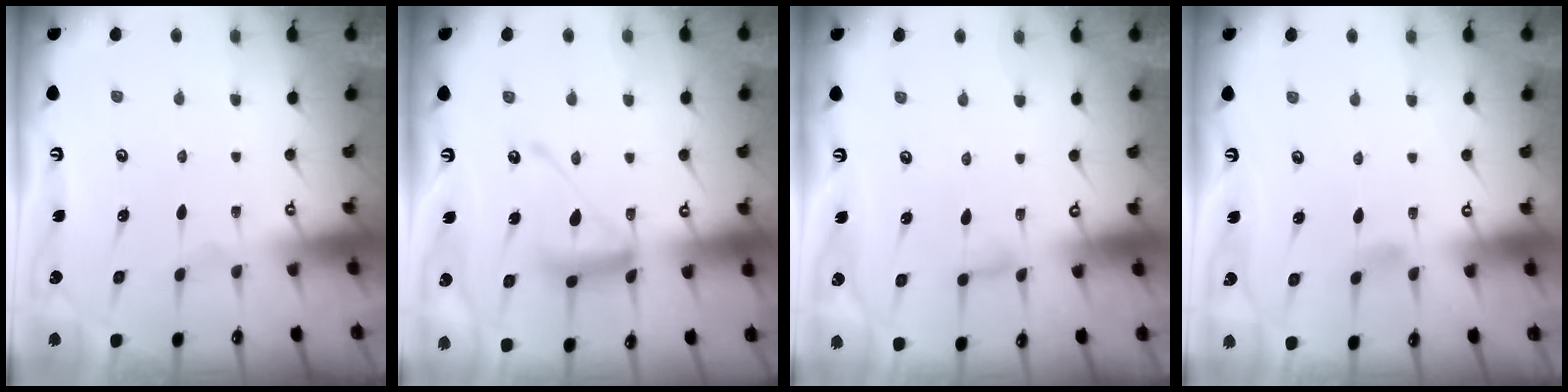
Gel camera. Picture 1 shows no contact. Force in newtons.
{"total": 14.8, "press": 14.8, "slide": 1.3}
{"total": 4.4, "press": 4.4, "slide": 0.6}
{"total": 2.9, "press": 2.8, "slide": 0.3}